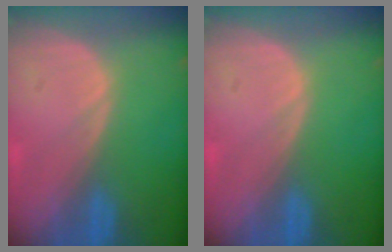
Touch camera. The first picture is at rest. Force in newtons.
{"total": 0.0}